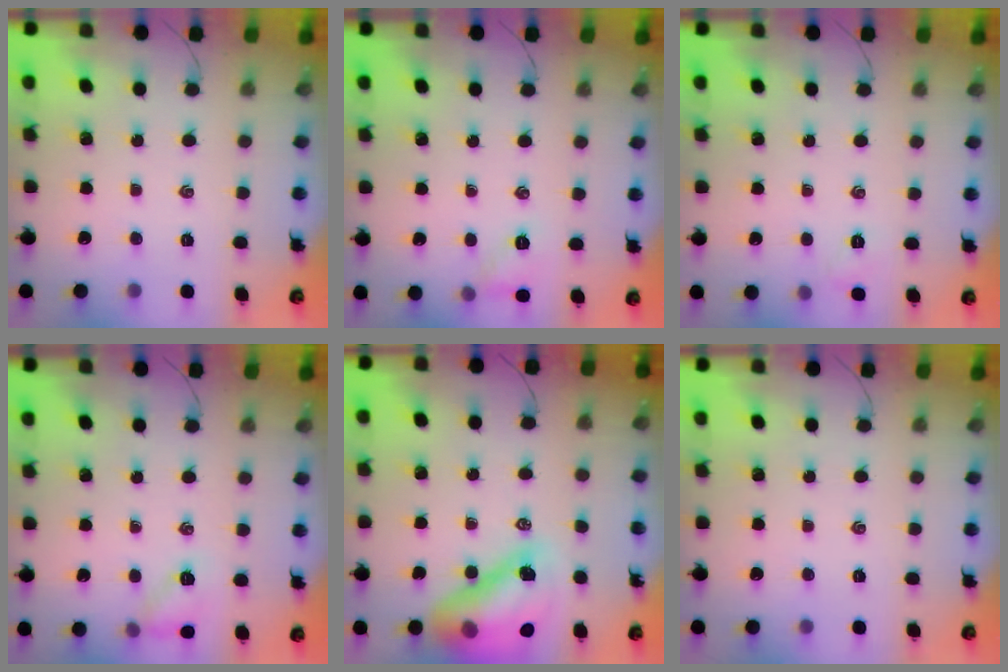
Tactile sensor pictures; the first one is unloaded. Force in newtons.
{"total": 6.6, "press": 6.5, "slide": 1.2}
{"total": 4.1, "press": 3.9, "slide": 1.2}
{"total": 8.2, "press": 8.2, "slide": 1.0}
{"total": 18.4, "press": 17.7, "slide": 5.2}
{"total": 0.0}